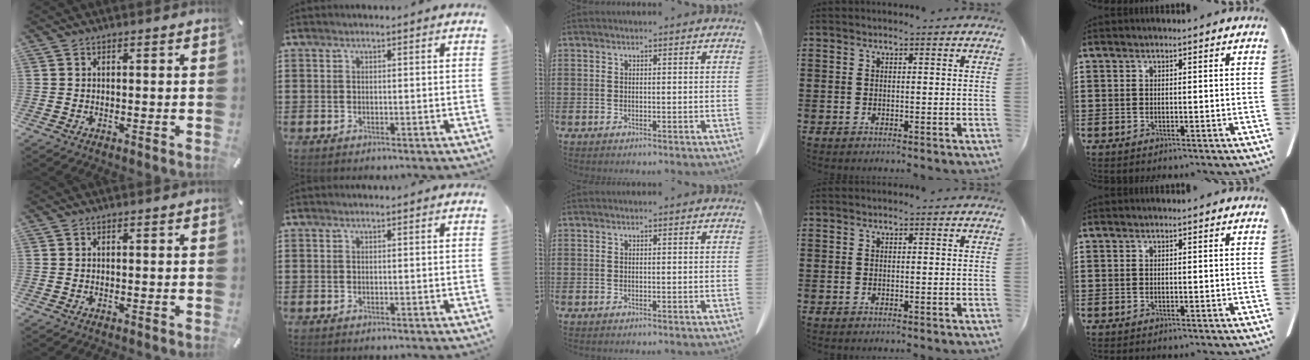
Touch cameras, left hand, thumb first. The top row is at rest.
{}